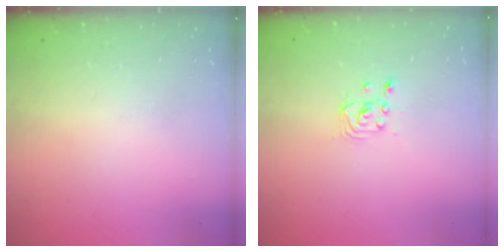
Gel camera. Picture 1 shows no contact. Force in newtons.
{"total": 2.2, "press": 2.2, "slide": 0.2}